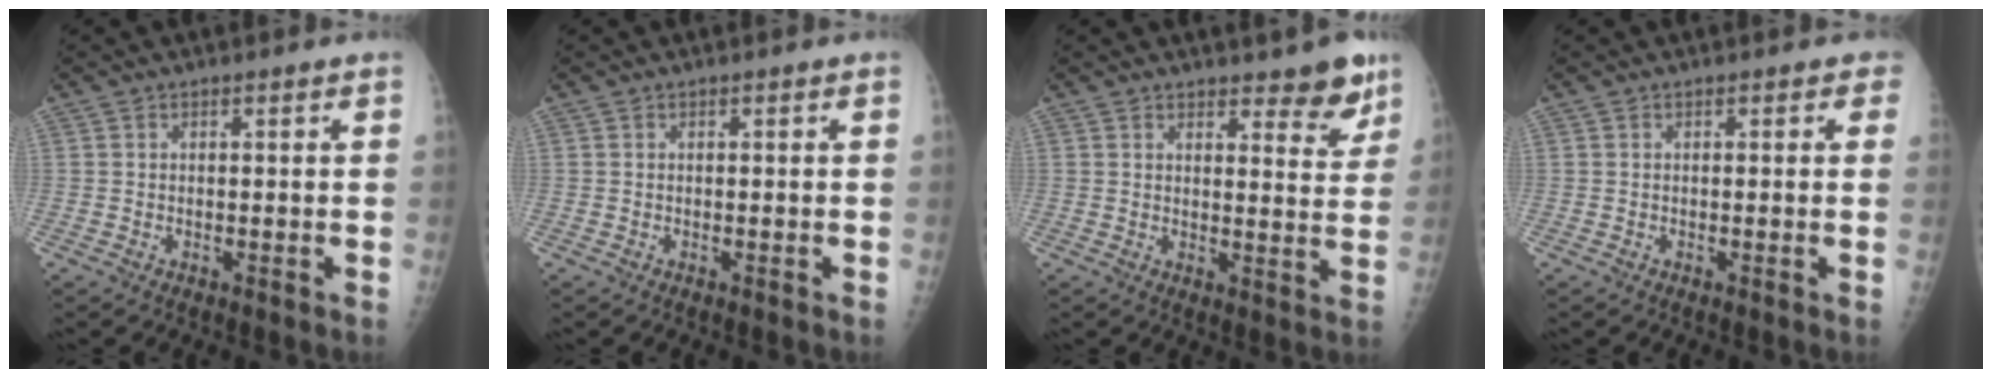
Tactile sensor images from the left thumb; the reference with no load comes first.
{"total": 0.0}
{"total": 6.5, "force": [4.9, 2.4, 3.6], "torque": [-0.013, -0.033, 0.061]}
{"total": 1.2, "force": [0.6, 0.8, 0.7], "torque": [0.014, 0.001, -0.001]}